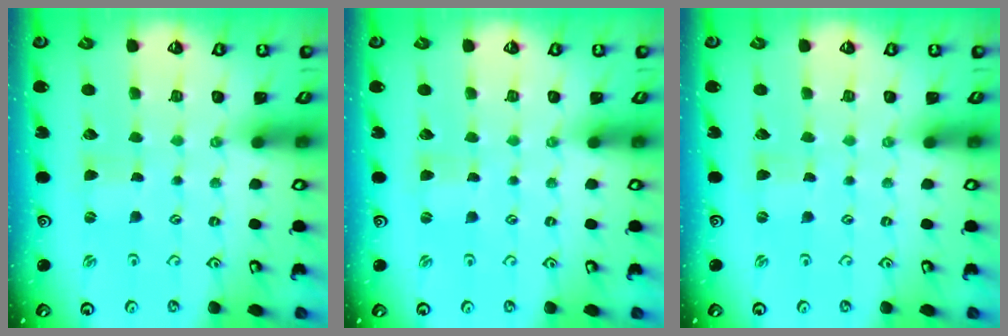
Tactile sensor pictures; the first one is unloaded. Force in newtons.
{"total": 0.0}
{"total": 0.0}